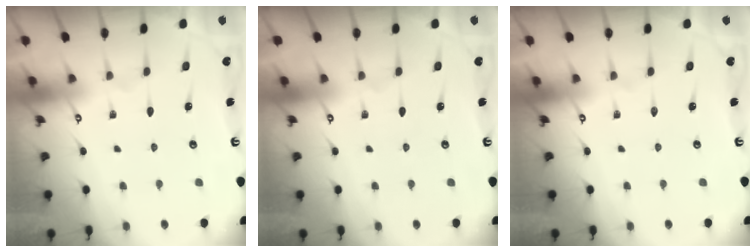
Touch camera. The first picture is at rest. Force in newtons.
{"total": 0.0}
{"total": 0.0}